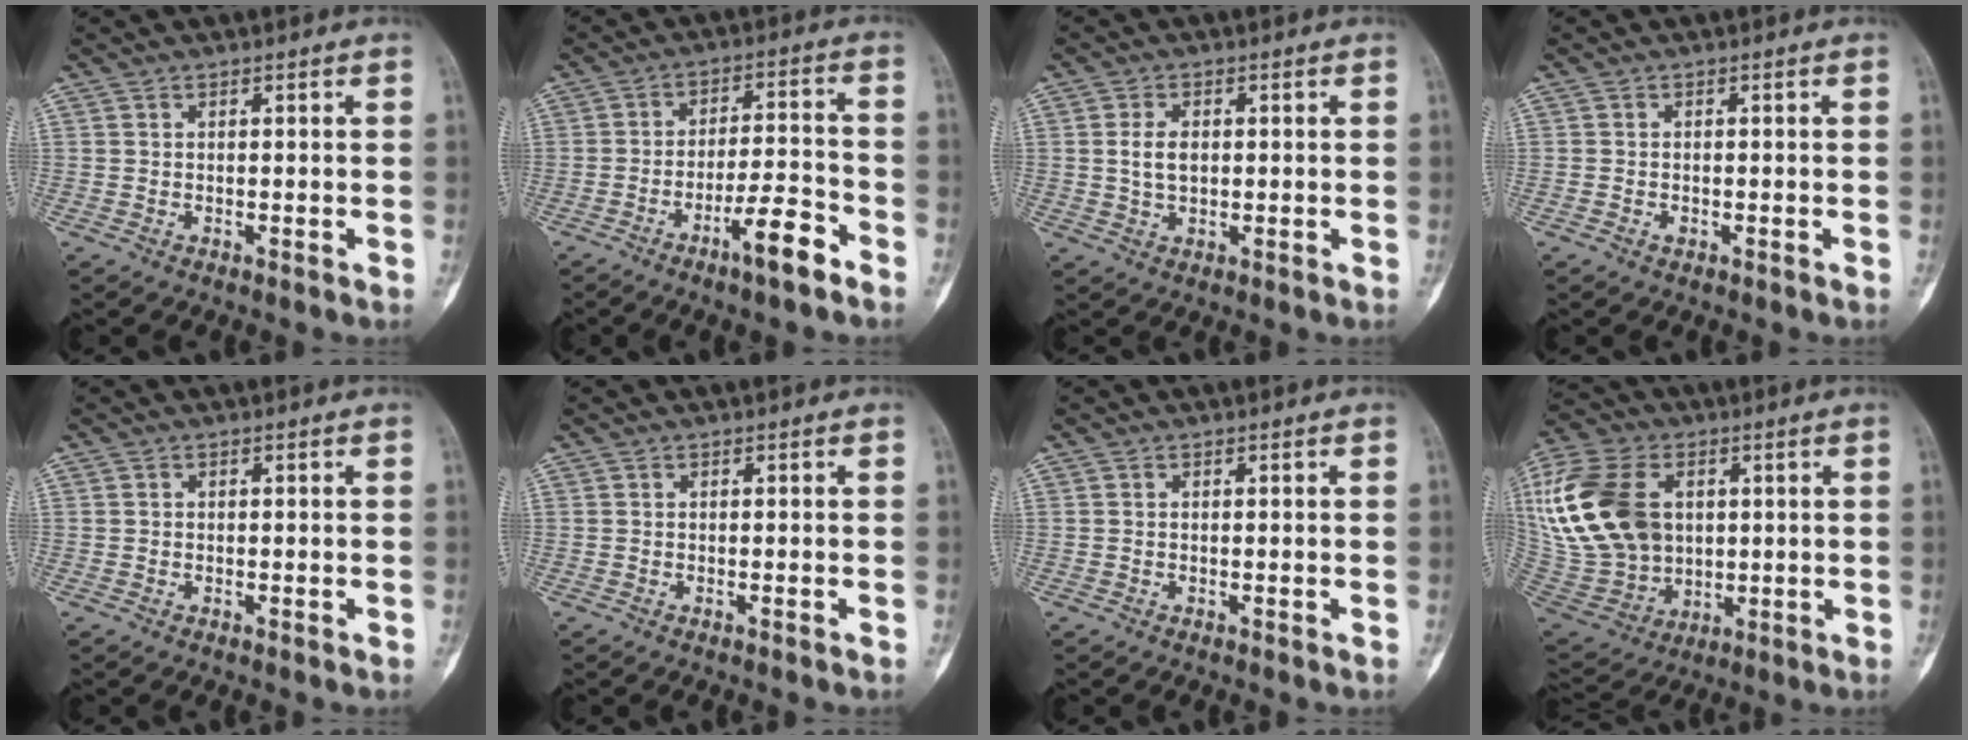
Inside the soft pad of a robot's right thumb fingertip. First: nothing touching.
{"total": 9.0, "force": [-5.4, 1.8, 6.9], "torque": [-0.115, 0.039, -0.088]}
{"total": 4.1, "force": [0.3, 2.6, 3.1], "torque": [-0.054, 0.001, 0.007]}
{"total": 0.8, "force": [-0.4, 0.6, 0.4], "torque": [-0.004, 0.005, -0.006]}
{"total": 0.0}
{"total": 0.0}
{"total": 0.0}
{"total": 26.9, "force": [5.1, 19.2, 18.1], "torque": [-0.402, 0.014, 0.111]}